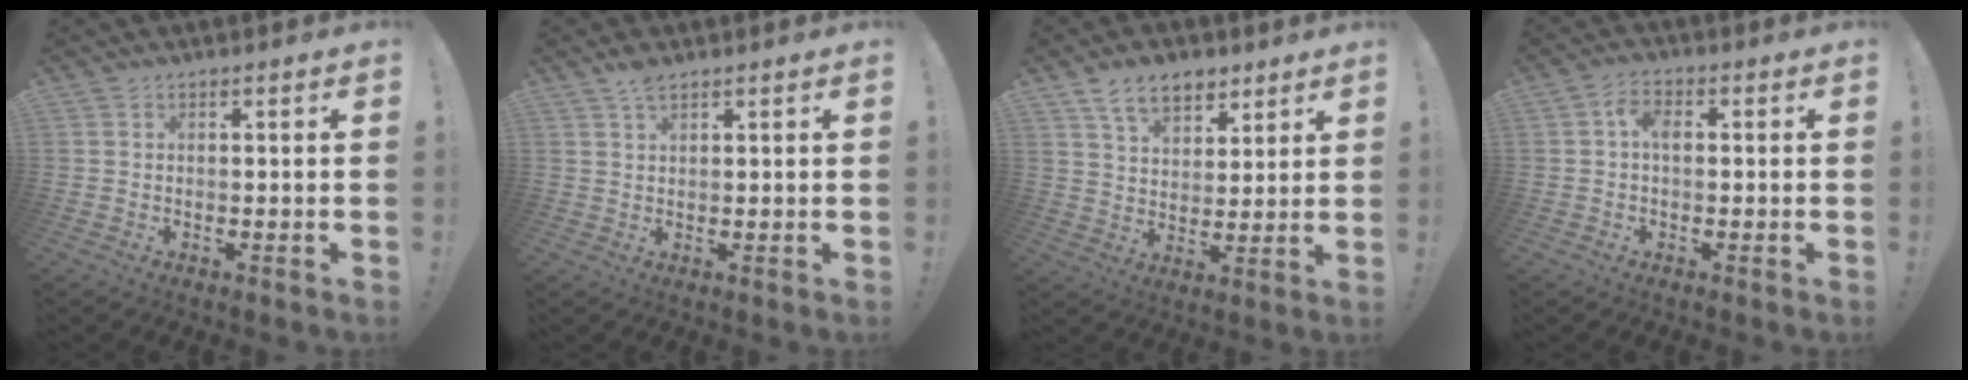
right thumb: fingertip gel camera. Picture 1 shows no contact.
{"total": 3.3, "force": [2.3, 1.2, 2.1], "torque": [-0.031, -0.010, 0.040]}
{"total": 10.8, "force": [6.8, 6.5, 5.3], "torque": [-0.079, -0.029, 0.130]}
{"total": 4.1, "force": [0.4, 2.4, 3.3], "torque": [-0.072, 0.007, 0.005]}